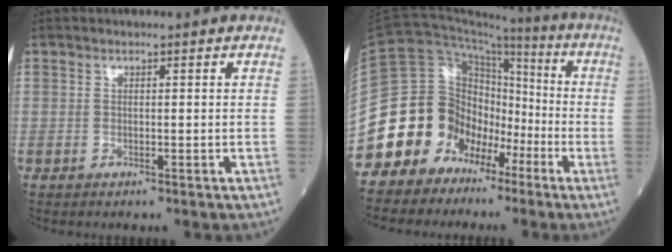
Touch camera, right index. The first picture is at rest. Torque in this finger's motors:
{"motor_torque": [2.14, 0.00, 0.97, 0.09]}